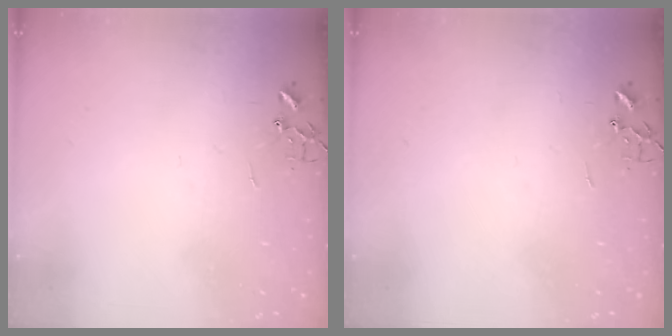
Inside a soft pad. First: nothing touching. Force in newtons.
{"total": 0.0}